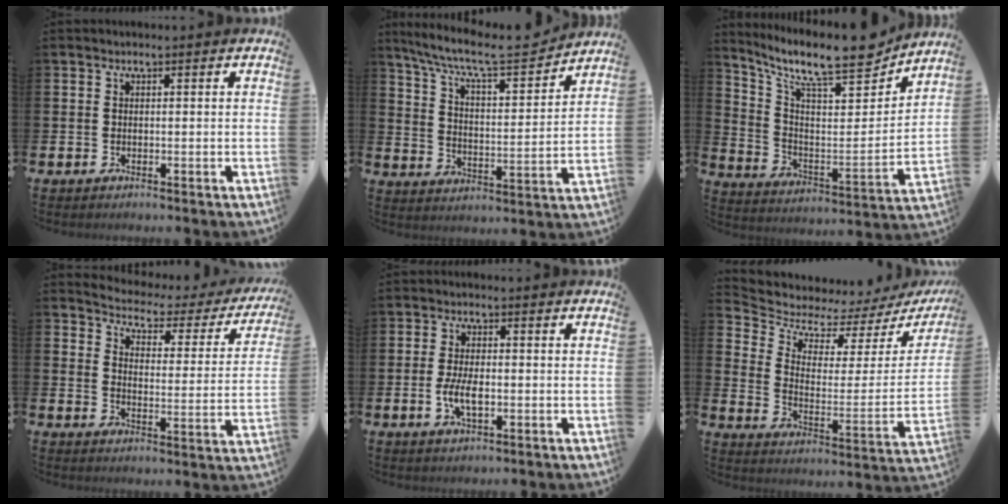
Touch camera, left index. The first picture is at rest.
{"total": 8.9, "force": [8.1, 1.5, 3.4], "torque": [-0.097, -0.057, 0.136]}
{"total": 12.2, "force": [10.3, 2.6, 6.0], "torque": [-0.131, -0.082, 0.169]}
{"total": 3.1, "force": [2.7, 1.2, 0.7], "torque": [-0.037, -0.030, 0.035]}
{"total": 4.2, "force": [-0.8, 1.9, 3.7], "torque": [-0.072, 0.002, -0.015]}
{"total": 5.3, "force": [4.6, 2.5, 0.8], "torque": [-0.054, -0.047, 0.072]}